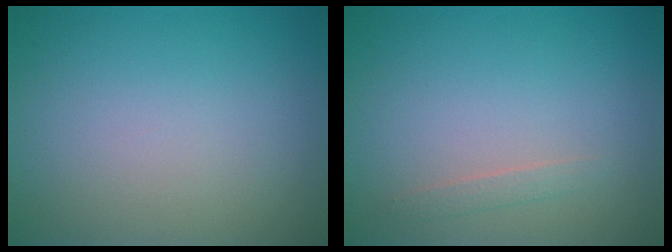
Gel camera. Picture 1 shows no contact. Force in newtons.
{"total": 0.8, "press": 0.8, "slide": 0.1}